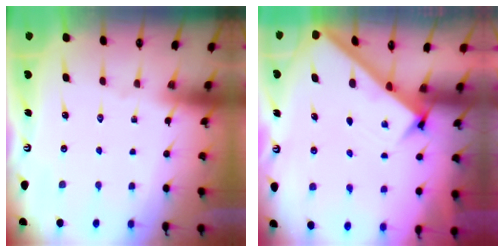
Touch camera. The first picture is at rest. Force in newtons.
{"total": 2.6, "press": 2.6, "slide": 0.3}